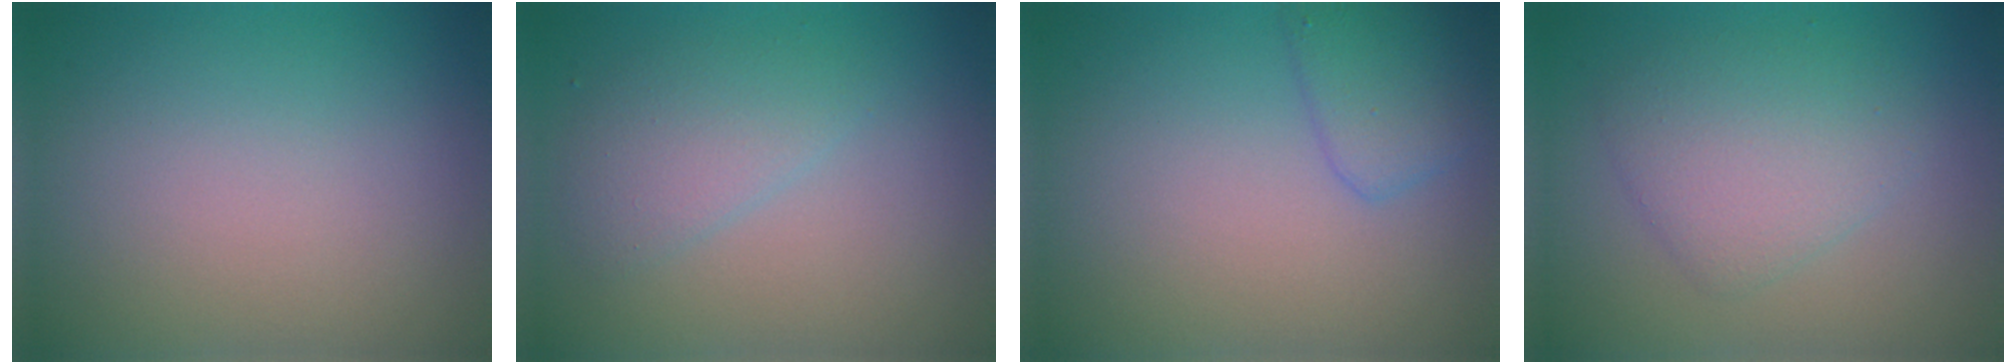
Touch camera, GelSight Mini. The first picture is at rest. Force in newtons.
{"total": 2.5, "press": 2.5, "slide": 0.1}
{"total": 2.5, "press": 2.5, "slide": 0.2}
{"total": 3.8, "press": 3.8, "slide": 0.1}